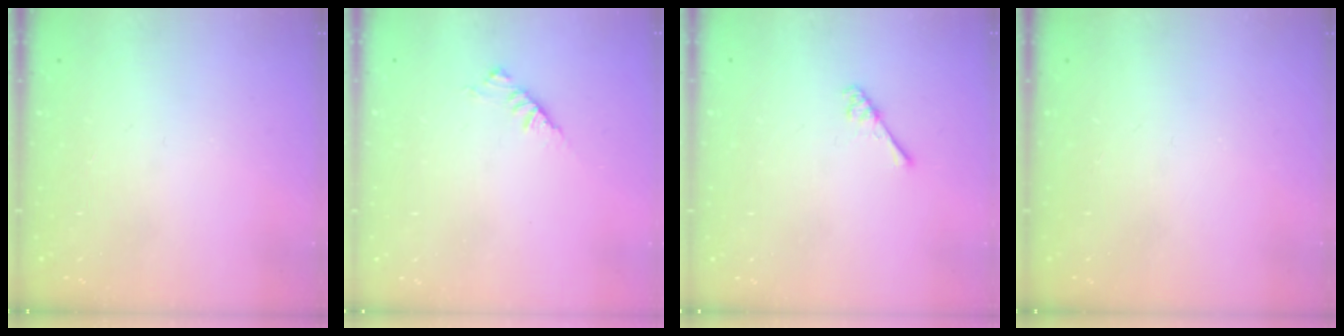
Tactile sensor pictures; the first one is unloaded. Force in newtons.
{"total": 2.9, "press": 2.8, "slide": 0.7}
{"total": 2.9, "press": 2.9, "slide": 0.4}
{"total": 0.0}